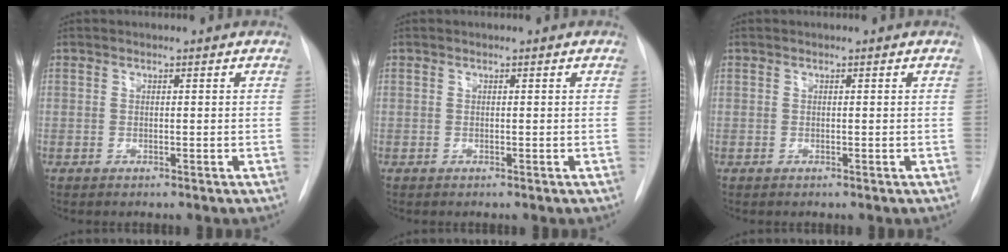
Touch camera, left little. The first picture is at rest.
{"total": 0.0}
{"total": 0.0}